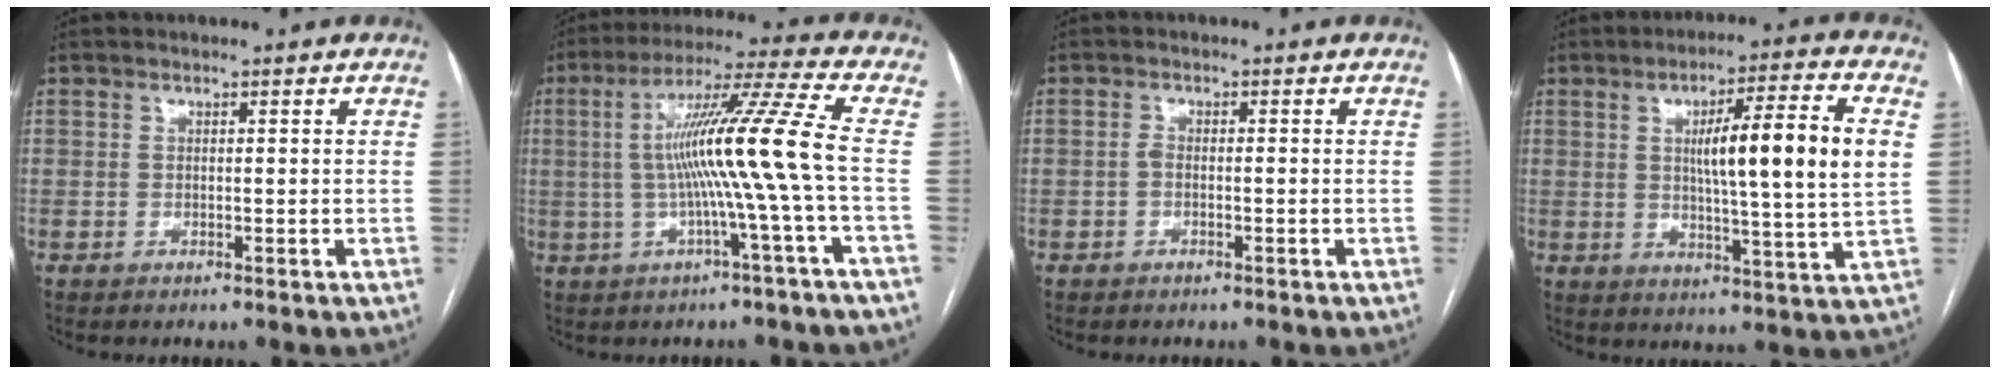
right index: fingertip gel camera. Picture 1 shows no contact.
{"total": 13.2, "force": [-0.7, -2.3, 12.9], "torque": [-0.226, 0.015, -0.015]}
{"total": 0.9, "force": [-0.4, 0.4, 0.7], "torque": [-0.012, 0.003, -0.009]}
{"total": 14.3, "force": [2.8, 0.0, 14.0], "torque": [-0.217, 0.004, 0.040]}